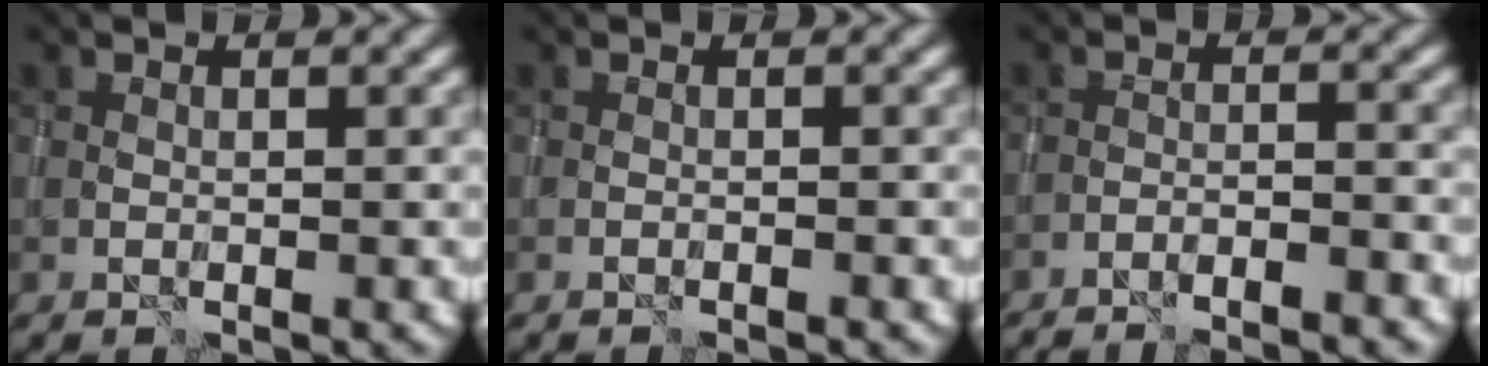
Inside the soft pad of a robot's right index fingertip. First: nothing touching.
{"total": 0.6, "force": [-0.5, 0.0, 0.2], "torque": [-0.003, 0.002, -0.011]}
{"total": 4.0, "force": [-3.7, 0.6, 1.5], "torque": [-0.023, 0.008, -0.055]}